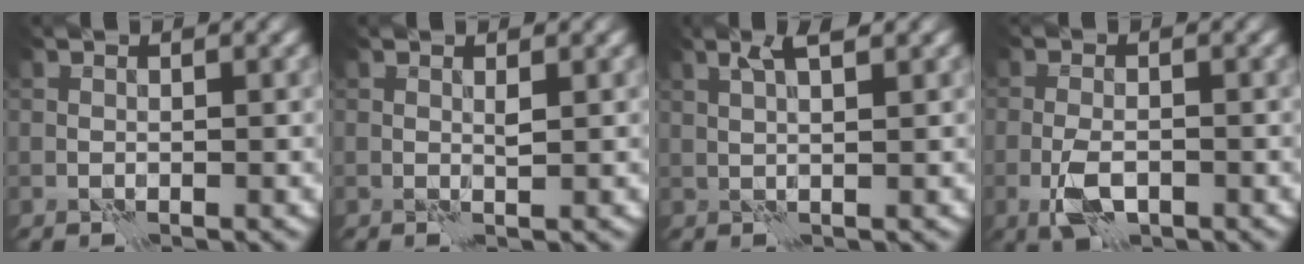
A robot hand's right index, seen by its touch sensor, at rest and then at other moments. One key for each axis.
{"total": 0.5, "fx": 0.3, "fy": 0.0, "fz": 0.4, "tx": -0.010, "ty": 0.002, "tz": 0.005}
{"total": 2.4, "fx": 1.4, "fy": 0.4, "fz": 1.9, "tx": -0.029, "ty": 0.005, "tz": 0.021}
{"total": 3.4, "fx": -1.6, "fy": 1.5, "fz": 2.6, "tx": -0.053, "ty": -0.002, "tz": -0.034}